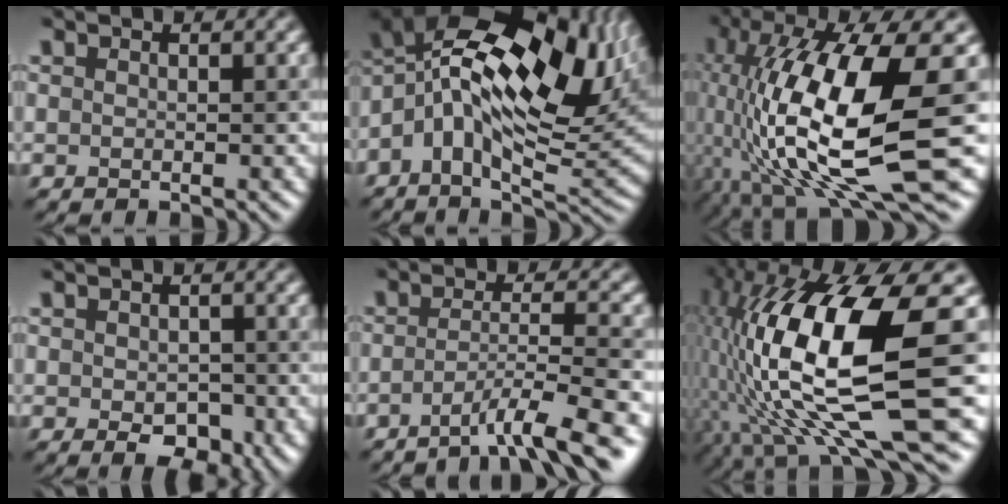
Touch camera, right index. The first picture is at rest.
{"total": 17.3, "force": [3.3, 7.2, 15.5], "torque": [-0.245, 0.016, 0.070]}
{"total": 15.8, "force": [-1.4, 4.9, 15.0], "torque": [-0.294, -0.002, -0.020]}
{"total": 3.8, "force": [-0.9, 2.3, 2.9], "torque": [-0.044, -0.010, -0.011]}
{"total": 6.1, "force": [-3.5, 0.8, 4.9], "torque": [-0.073, 0.007, -0.067]}
{"total": 16.5, "force": [1.1, 5.5, 15.5], "torque": [-0.311, -0.005, 0.035]}